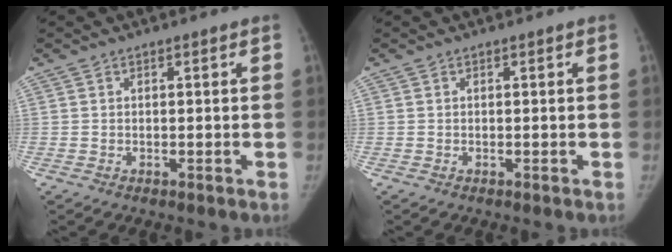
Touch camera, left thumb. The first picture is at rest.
{"total": 0.0}